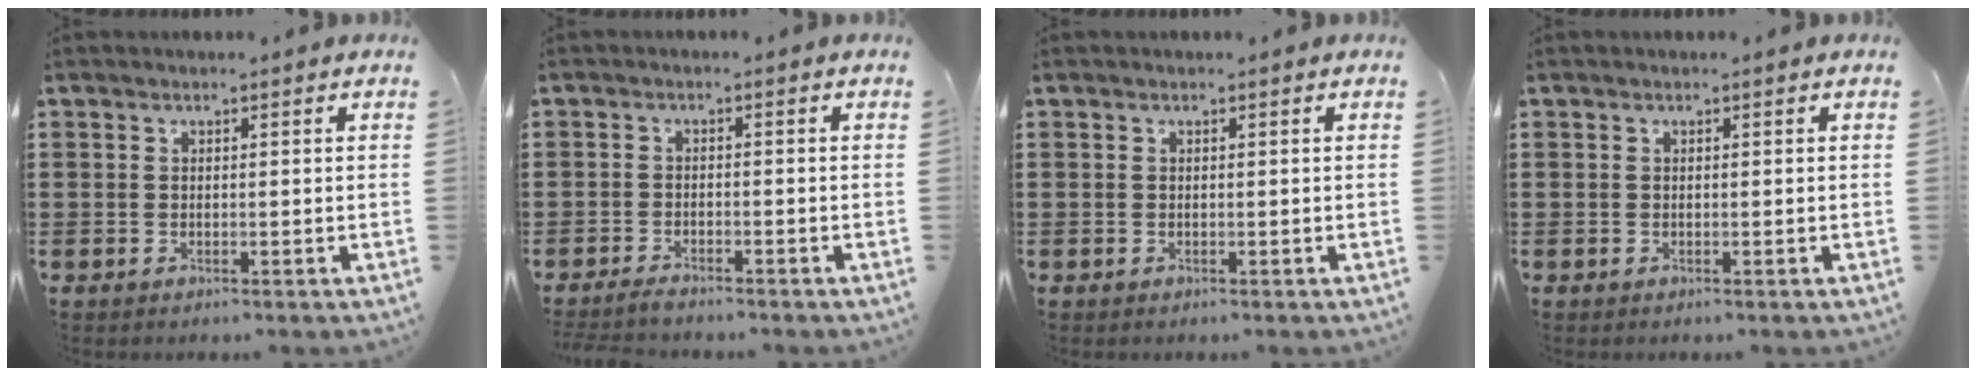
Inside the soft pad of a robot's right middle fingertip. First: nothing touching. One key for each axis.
{"total": 1.7, "fx": -1.6, "fy": 0.1, "fz": 0.4, "tx": -0.010, "ty": 0.001, "tz": -0.032}
{"total": 0.0}
{"total": 0.0}